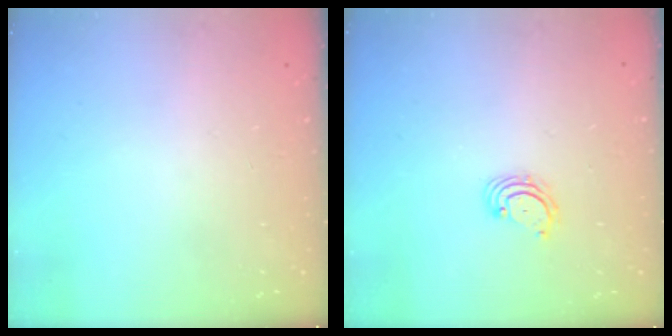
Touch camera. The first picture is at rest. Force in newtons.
{"total": 3.1, "press": 3.1, "slide": 0.3}